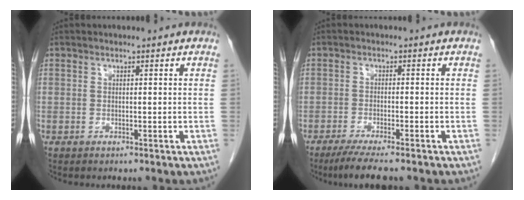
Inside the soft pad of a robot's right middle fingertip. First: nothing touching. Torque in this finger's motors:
{"motor_torque": [0.11, -0.09, 0.06, 0.03]}